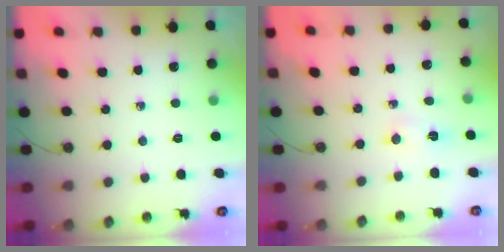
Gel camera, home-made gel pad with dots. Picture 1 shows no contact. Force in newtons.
{"total": 12.3, "press": 2.8, "slide": 11.9}